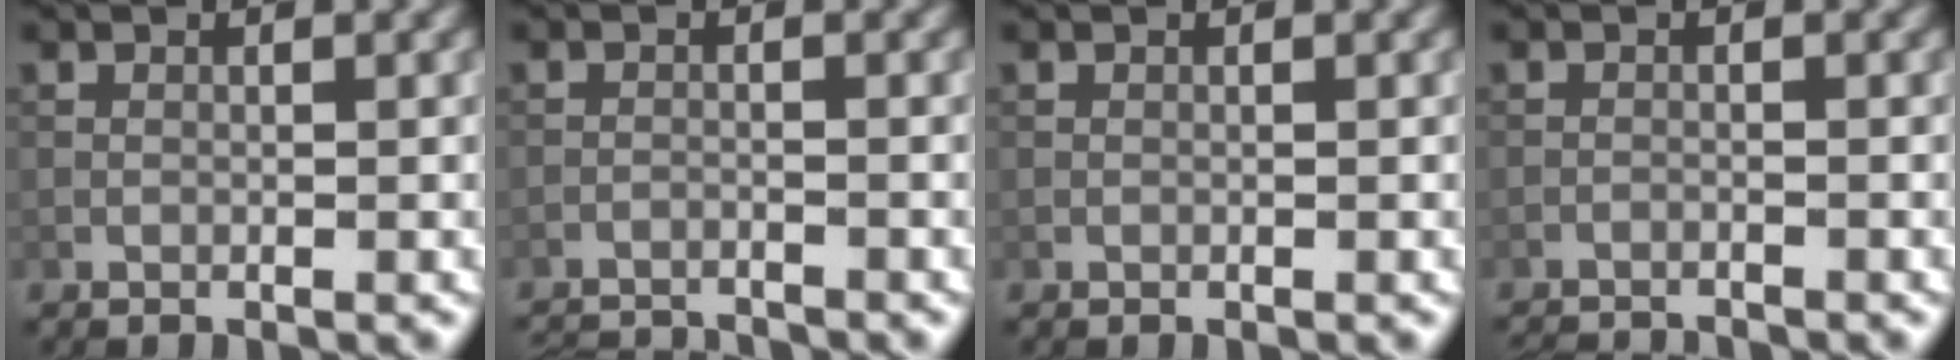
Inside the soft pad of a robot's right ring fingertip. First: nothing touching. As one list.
[{"total": 5.1, "force": [-5.0, 0.5, 0.8], "torque": [-0.019, -0.015, -0.077]}, {"total": 0.0}, {"total": 3.5, "force": [-3.4, 0.3, 0.6], "torque": [-0.017, -0.014, -0.057]}]